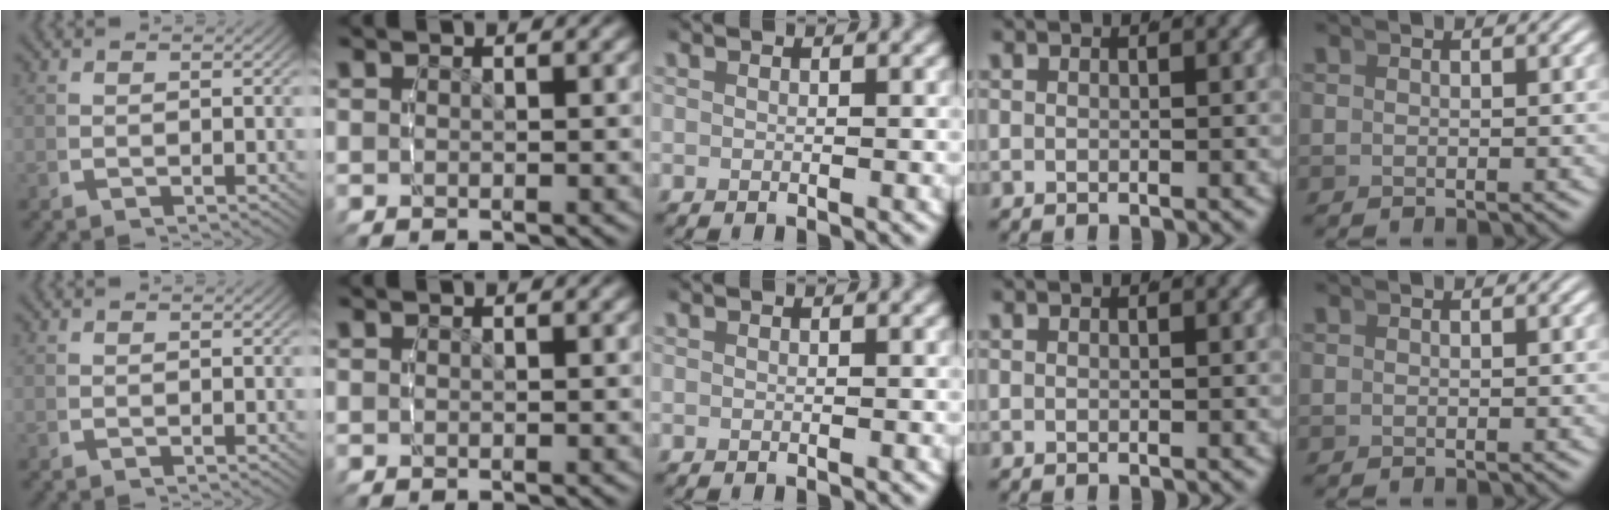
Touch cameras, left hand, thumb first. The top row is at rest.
{}